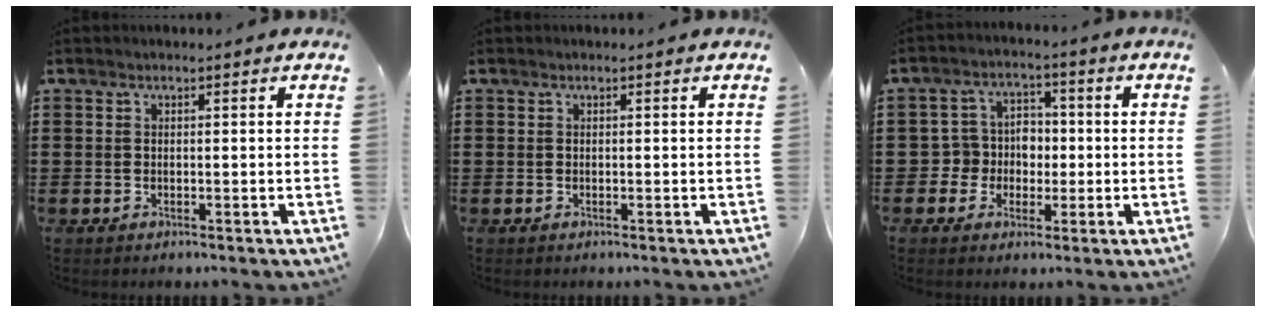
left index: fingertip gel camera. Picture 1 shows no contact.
{"total": 0.0}
{"total": 5.2, "force": [-0.7, 5.0, 1.4], "torque": [-0.047, 0.014, -0.015]}